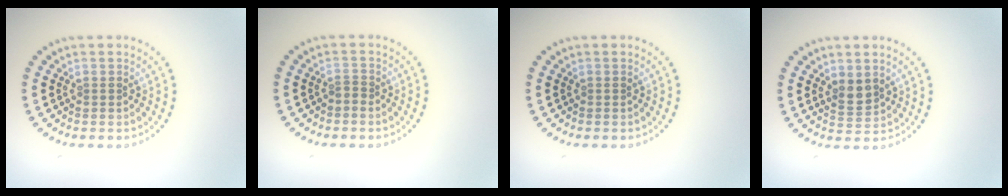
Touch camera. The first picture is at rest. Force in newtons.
{"total": 0.7, "press": 0.4, "slide": 0.6}
{"total": 0.0}
{"total": 1.9, "press": 1.7, "slide": 0.9}